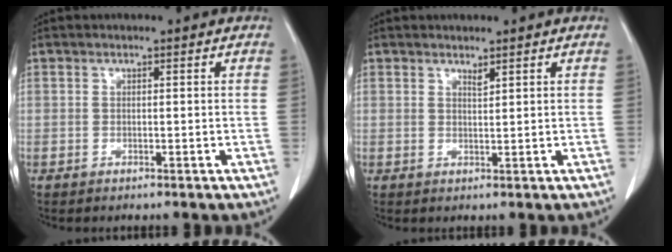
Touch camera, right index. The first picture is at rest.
{"total": 0.9, "force": [0.8, -0.1, 0.5], "torque": [-0.009, -0.008, 0.015]}